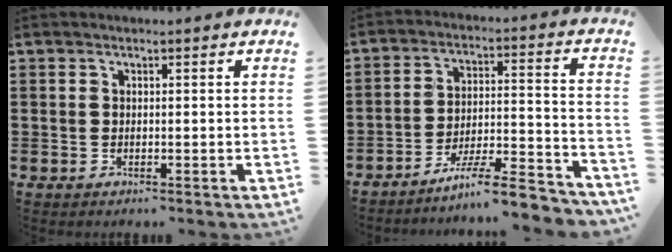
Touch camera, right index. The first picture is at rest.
{"total": 8.8, "force": [-7.5, 0.5, 4.7], "torque": [-0.073, 0.008, -0.143]}